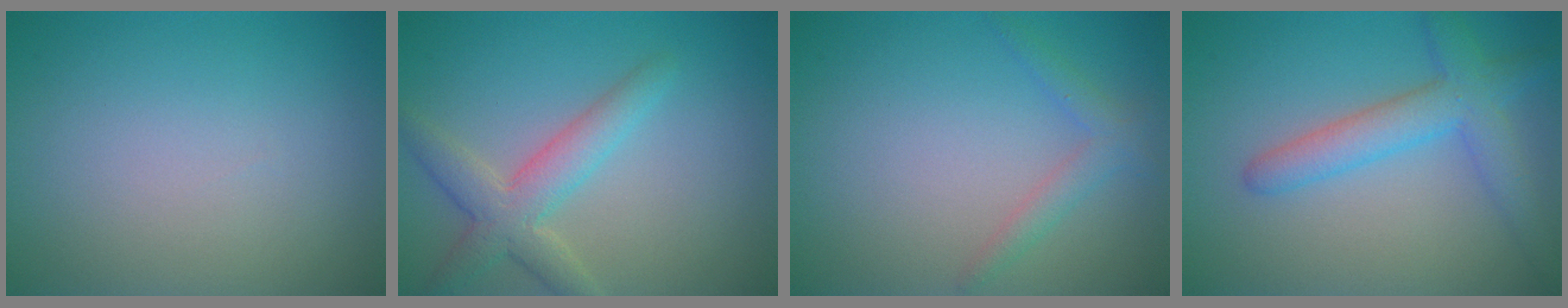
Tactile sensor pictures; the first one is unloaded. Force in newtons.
{"total": 4.0, "press": 4.0, "slide": 0.3}
{"total": 1.8, "press": 1.8, "slide": 0.1}
{"total": 4.3, "press": 4.3, "slide": 0.3}